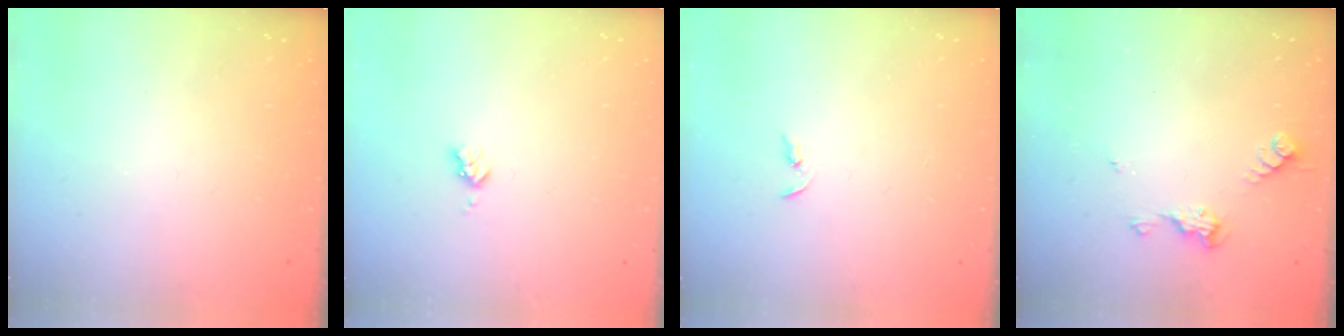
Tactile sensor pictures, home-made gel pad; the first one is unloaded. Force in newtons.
{"total": 3.0, "press": 3.0, "slide": 0.3}
{"total": 2.4, "press": 2.3, "slide": 0.2}
{"total": 6.3, "press": 6.3, "slide": 0.5}